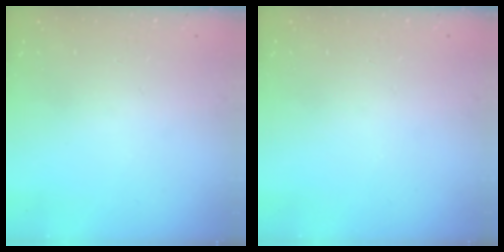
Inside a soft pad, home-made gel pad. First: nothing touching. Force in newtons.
{"total": 0.0}